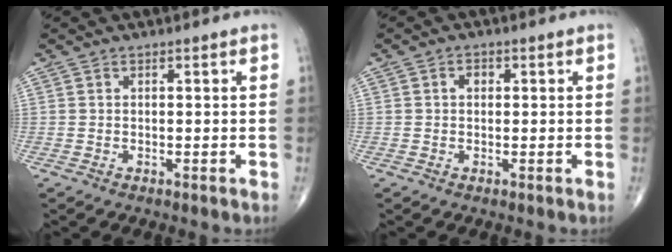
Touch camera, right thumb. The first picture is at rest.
{"total": 2.4, "force": [0.2, 2.0, 1.3], "torque": [-0.006, 0.009, -0.003]}